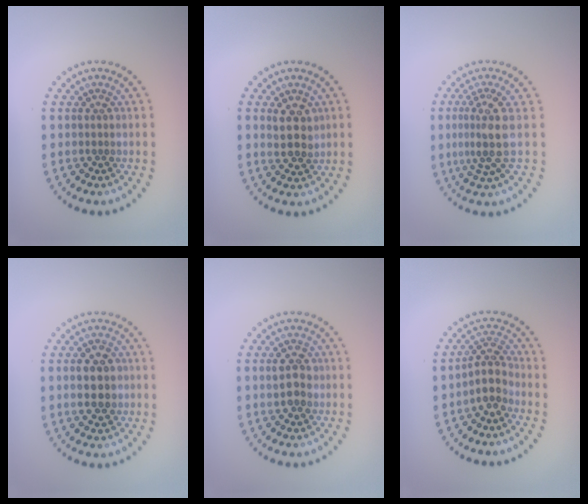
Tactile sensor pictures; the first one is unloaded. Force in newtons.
{"total": 2.7, "press": 2.6, "slide": 0.7}
{"total": 3.3, "press": 2.5, "slide": 2.1}
{"total": 4.6, "press": 4.6, "slide": 0.1}
{"total": 2.7, "press": 2.7, "slide": 0.0}
{"total": 2.7, "press": 2.3, "slide": 1.6}